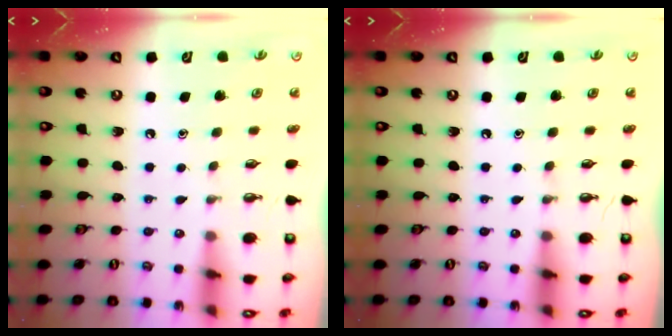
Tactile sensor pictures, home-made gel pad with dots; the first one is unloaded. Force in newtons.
{"total": 0.0}